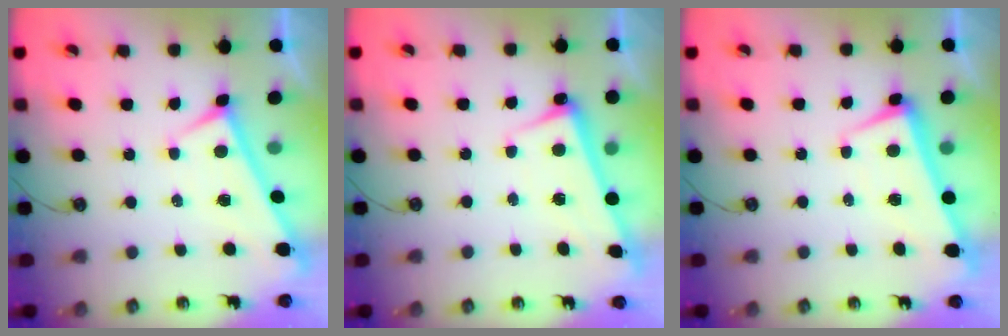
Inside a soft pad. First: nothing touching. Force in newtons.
{"total": 2.6, "press": 2.4, "slide": 0.9}
{"total": 2.0, "press": 1.8, "slide": 0.9}